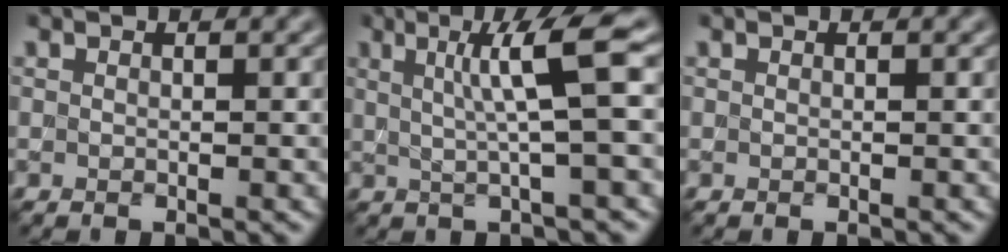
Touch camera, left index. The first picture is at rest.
{"total": 5.3, "force": [1.2, 0.5, 5.1], "torque": [-0.078, 0.008, 0.021]}
{"total": 0.0}